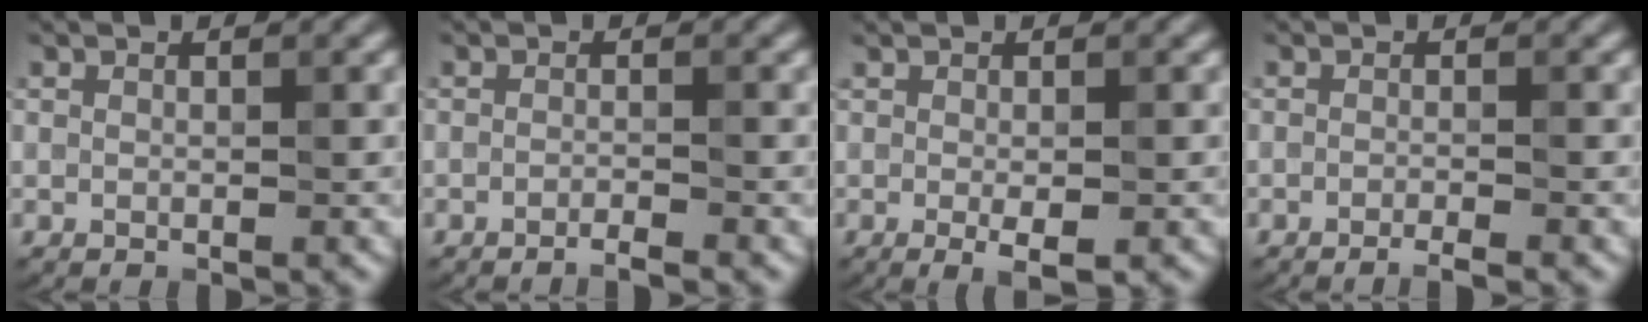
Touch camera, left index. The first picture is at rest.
{"total": 1.4, "force": [-1.0, 0.2, 0.9], "torque": [-0.008, -0.003, -0.026]}
{"total": 2.0, "force": [-0.4, 0.4, 1.9], "torque": [-0.030, -0.008, -0.002]}
{"total": 1.7, "force": [-1.1, 0.3, 1.2], "torque": [-0.011, -0.005, -0.024]}